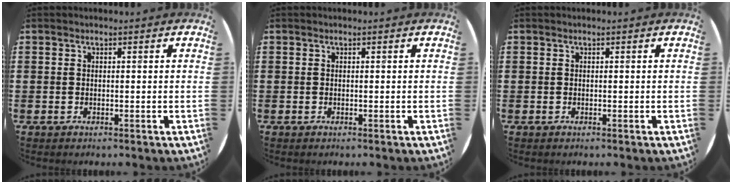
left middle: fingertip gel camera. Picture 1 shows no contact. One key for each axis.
{"total": 0.0}
{"total": 0.0}